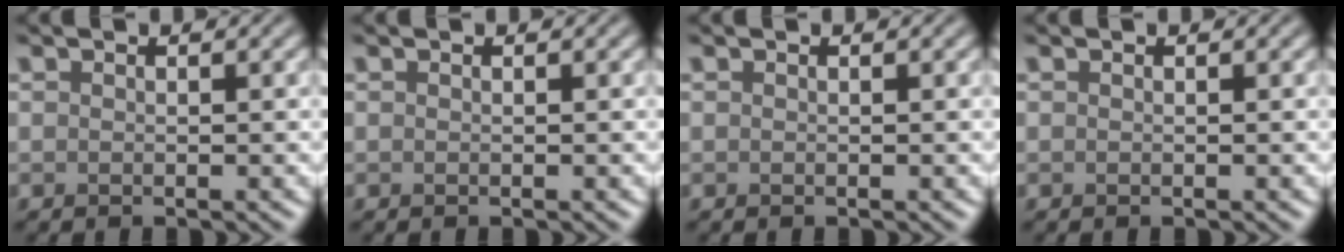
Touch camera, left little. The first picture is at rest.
{"total": 0.0}
{"total": 0.0}
{"total": 0.0}